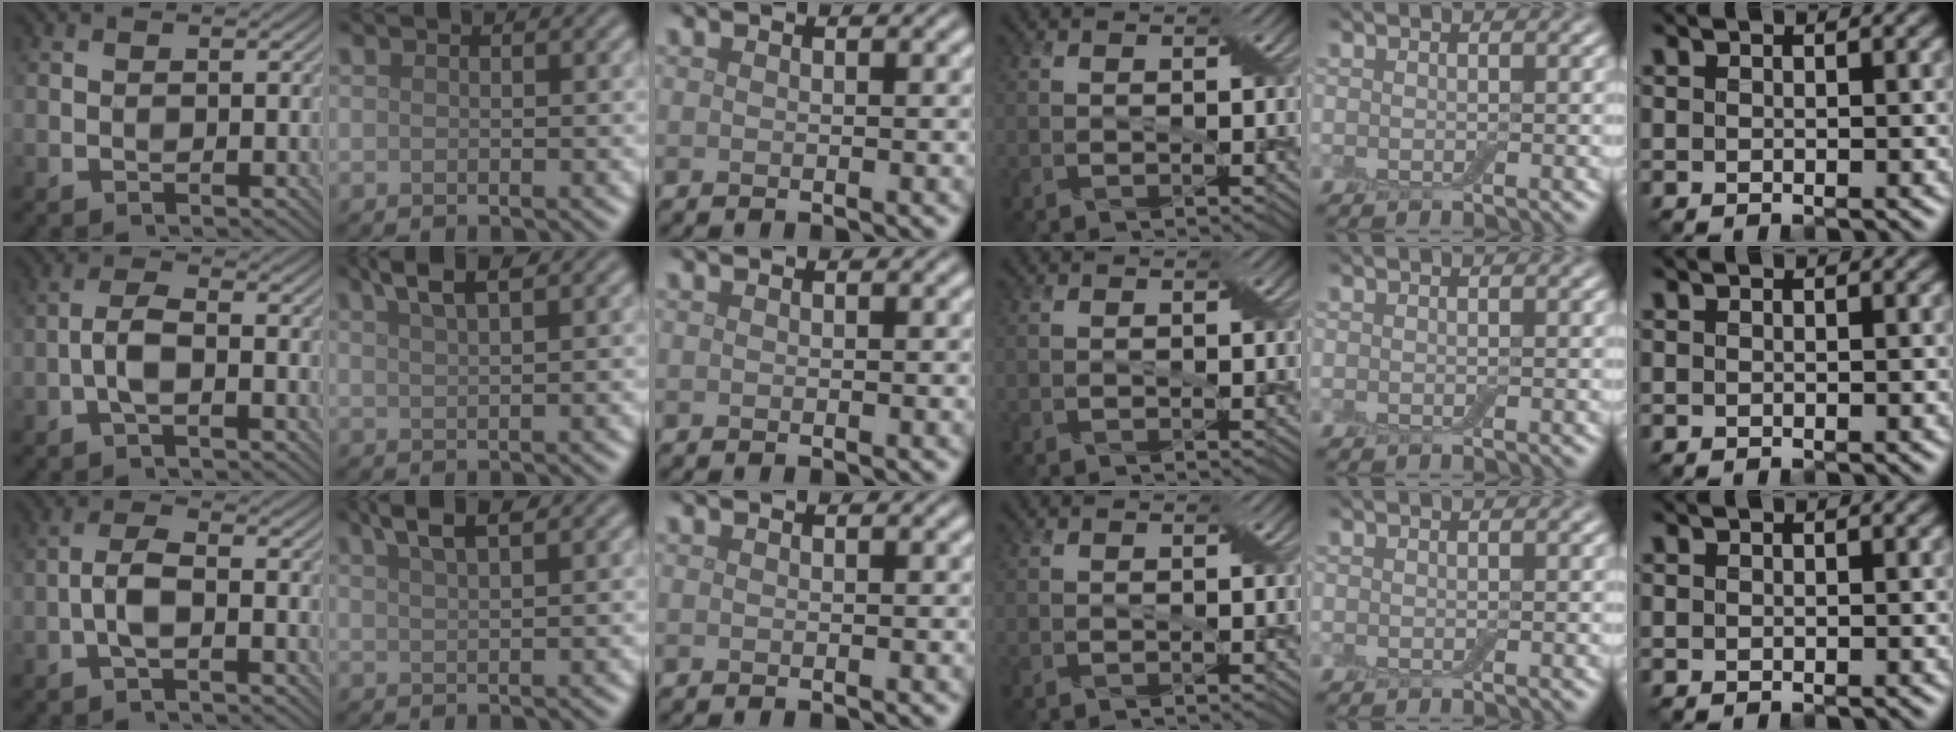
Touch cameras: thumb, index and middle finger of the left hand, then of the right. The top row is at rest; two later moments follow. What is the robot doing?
{"motion": "shake", "object": "box of matches"}